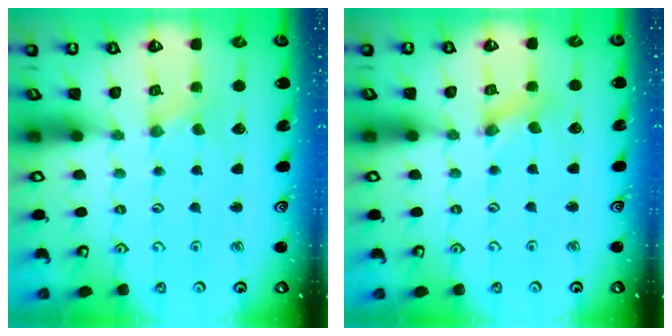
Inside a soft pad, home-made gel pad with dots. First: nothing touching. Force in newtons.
{"total": 0.8, "press": 0.8, "slide": 0.2}